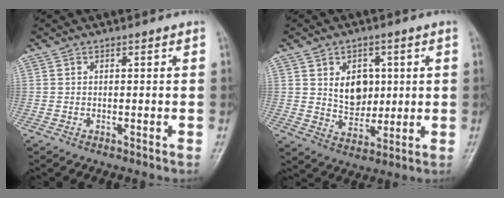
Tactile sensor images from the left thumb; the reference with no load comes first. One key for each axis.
{"total": 8.5, "fx": 1.9, "fy": 6.4, "fz": 5.3, "tx": -0.043, "ty": -0.013, "tz": 0.038}